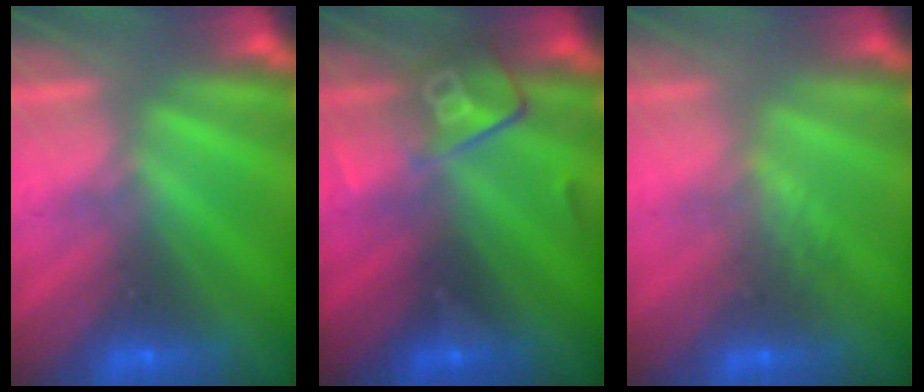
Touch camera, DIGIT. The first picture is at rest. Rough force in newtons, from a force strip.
{"total": 2.8}
{"total": 1.3}